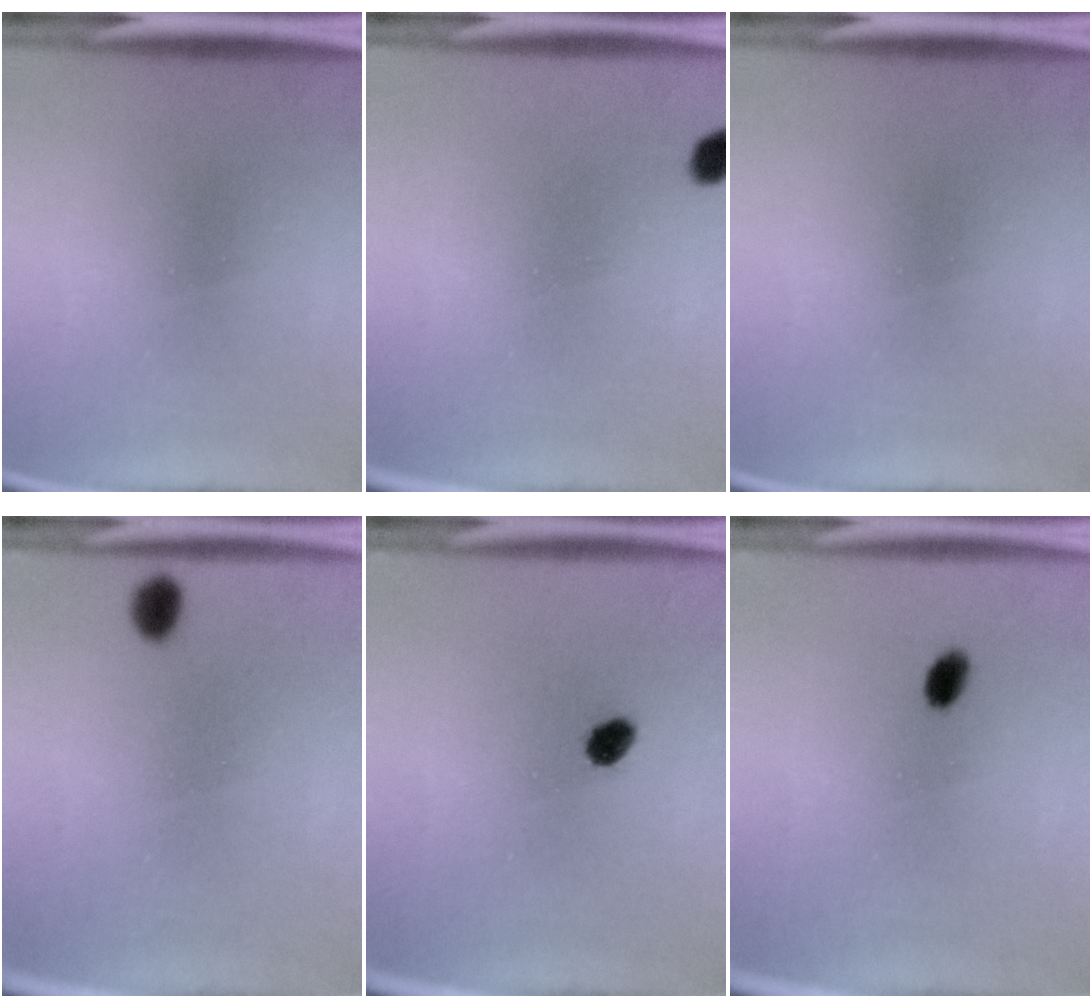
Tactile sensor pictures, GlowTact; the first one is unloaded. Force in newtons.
{"total": 2.0}
{"total": 0.0}
{"total": 1.7}
{"total": 3.0}
{"total": 2.4}